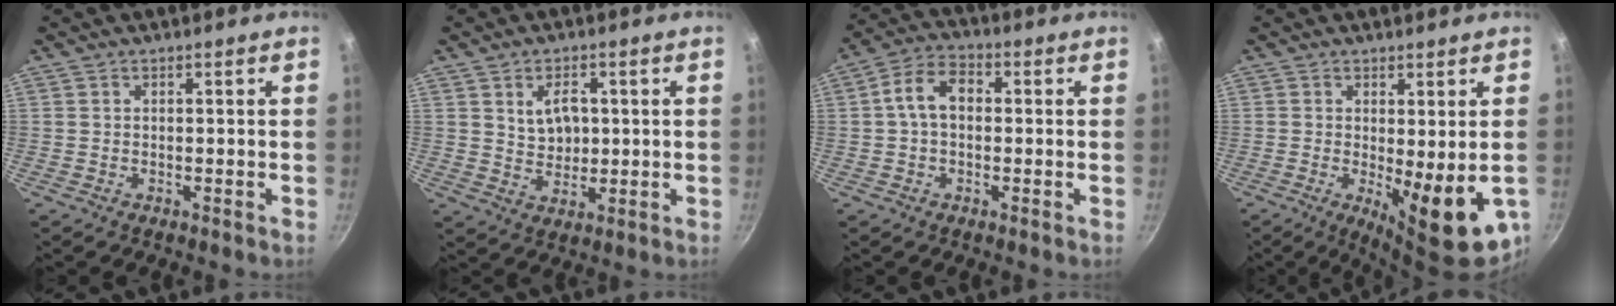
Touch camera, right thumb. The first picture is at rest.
{"total": 6.2, "force": [1.5, 4.4, 4.2], "torque": [-0.048, -0.010, 0.031]}
{"total": 7.6, "force": [0.5, 5.2, 5.5], "torque": [-0.086, 0.024, -0.004]}
{"total": 11.2, "force": [-2.2, 3.3, 10.5], "torque": [-0.129, -0.013, -0.015]}